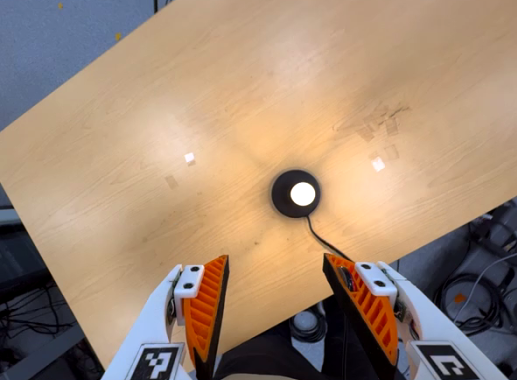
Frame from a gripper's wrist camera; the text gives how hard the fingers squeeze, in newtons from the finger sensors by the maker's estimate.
{"total": 0.0}